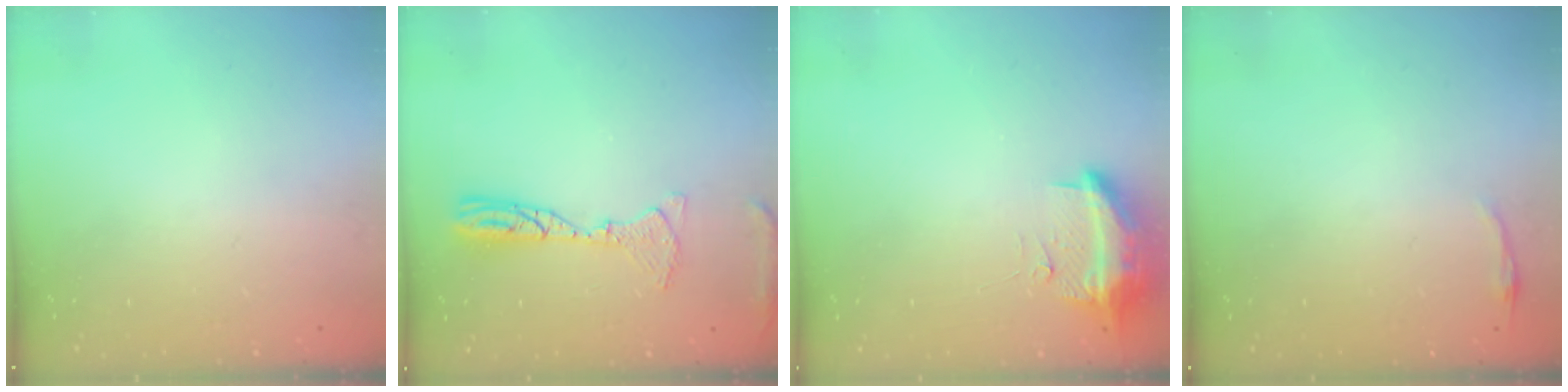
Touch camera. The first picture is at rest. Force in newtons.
{"total": 10.6, "press": 10.4, "slide": 2.2}
{"total": 10.0, "press": 9.9, "slide": 1.7}
{"total": 2.8, "press": 2.8, "slide": 0.6}